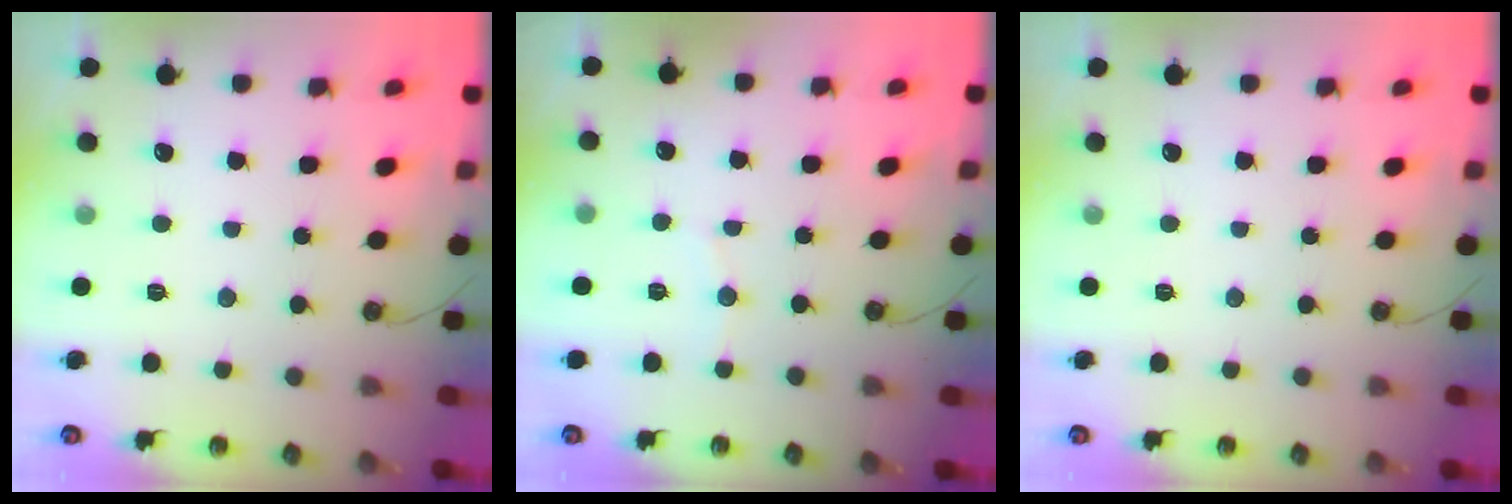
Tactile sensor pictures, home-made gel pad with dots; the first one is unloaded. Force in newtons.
{"total": 4.4, "press": 4.2, "slide": 1.5}
{"total": 0.0}